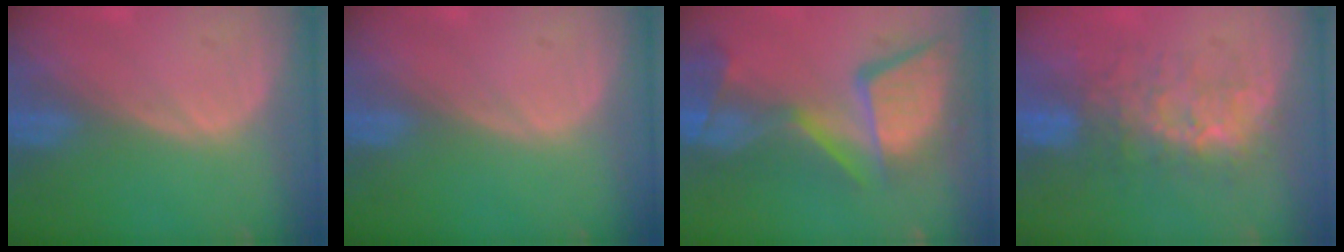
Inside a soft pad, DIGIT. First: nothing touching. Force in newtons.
{"total": 0.0}
{"total": 13.8, "press": 11.2, "slide": 8.1}
{"total": 7.6, "press": 7.3, "slide": 2.3}